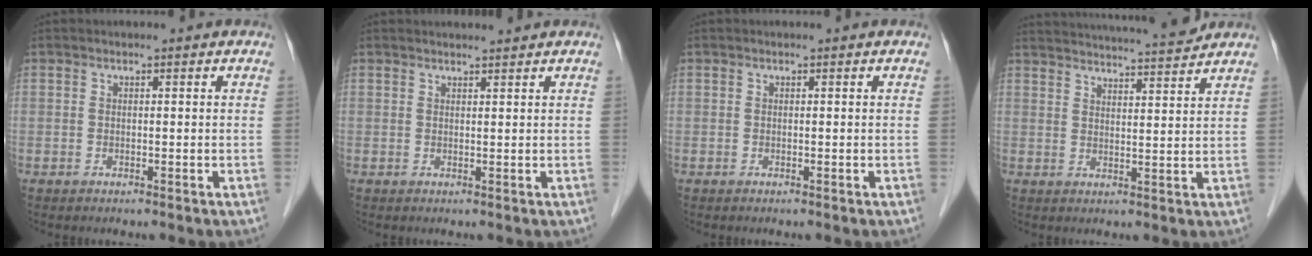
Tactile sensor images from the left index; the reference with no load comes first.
{"total": 2.1, "force": [2.1, -0.1, 0.3], "torque": [-0.006, 0.007, 0.031]}
{"total": 0.0}
{"total": 14.7, "force": [14.0, -0.2, 4.5], "torque": [-0.080, -0.001, 0.196]}